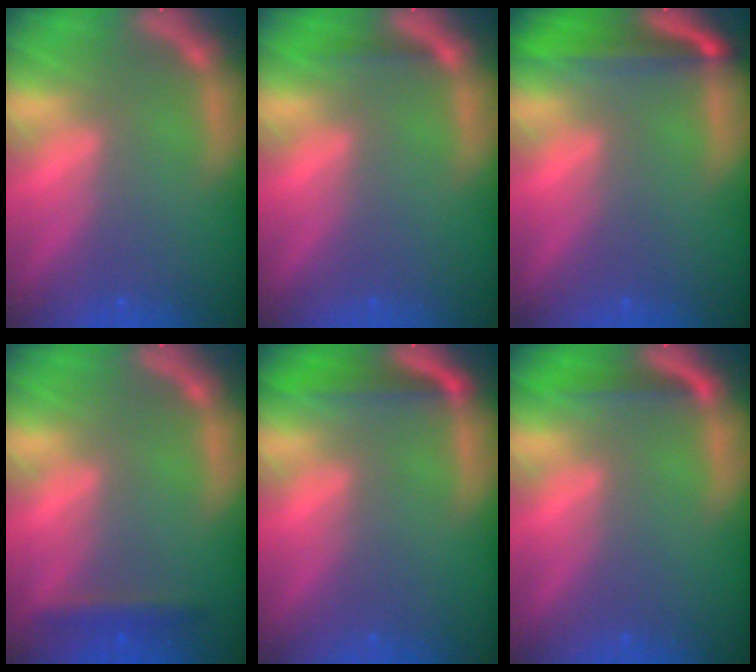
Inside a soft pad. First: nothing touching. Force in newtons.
{"total": 0.9}
{"total": 5.0}
{"total": 1.9}
{"total": 3.0}
{"total": 1.9}